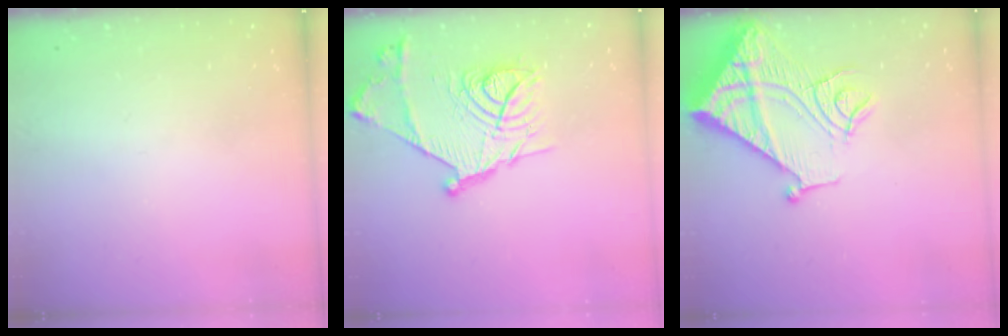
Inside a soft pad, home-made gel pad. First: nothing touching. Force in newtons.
{"total": 19.6, "press": 19.6, "slide": 0.6}
{"total": 19.7, "press": 19.6, "slide": 2.1}